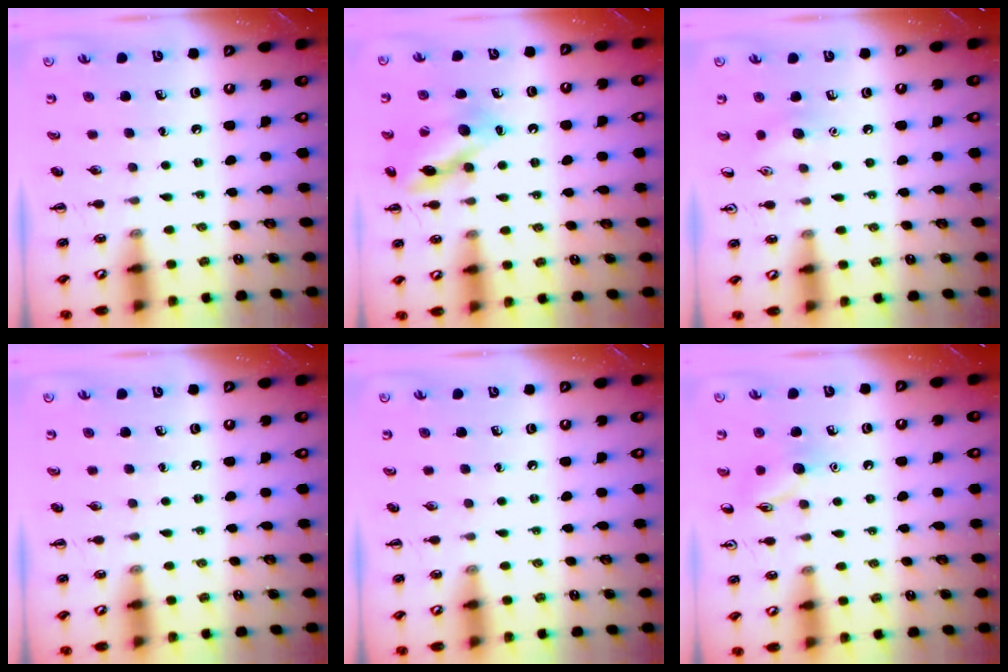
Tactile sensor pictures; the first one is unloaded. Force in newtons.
{"total": 14.3, "press": 14.2, "slide": 1.2}
{"total": 7.1, "press": 6.8, "slide": 2.1}
{"total": 0.0}
{"total": 0.0}
{"total": 9.2, "press": 9.2, "slide": 0.4}